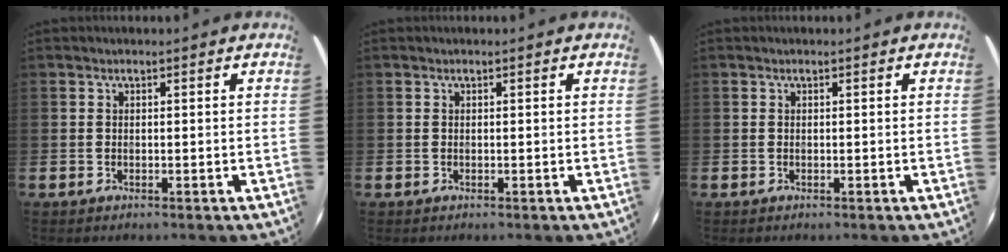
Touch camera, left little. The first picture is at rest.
{"total": 0.0}
{"total": 0.0}